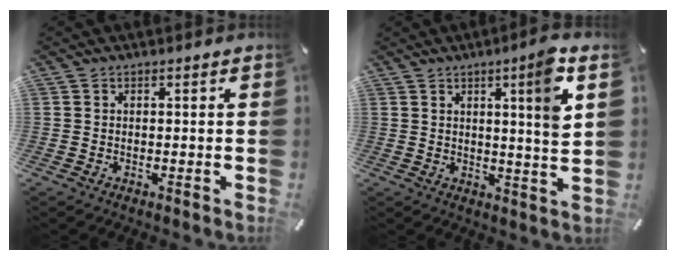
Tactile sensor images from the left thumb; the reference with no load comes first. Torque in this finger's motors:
{"motor_torque": [2.93, 2.08, 1.12, -0.05, 0.60]}